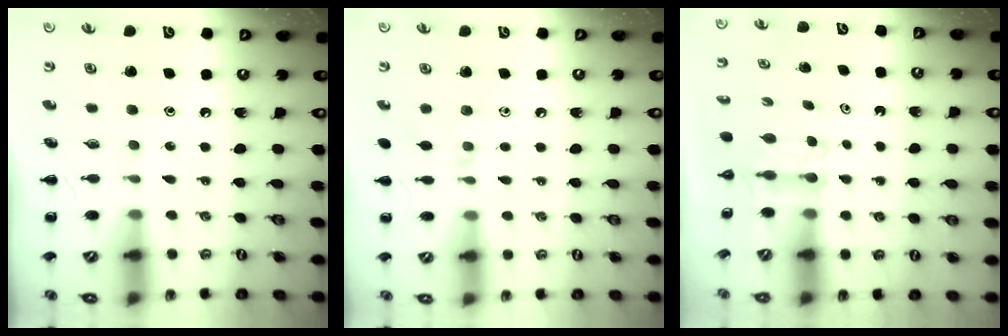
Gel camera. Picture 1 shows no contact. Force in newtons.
{"total": 5.0, "press": 4.6, "slide": 1.8}
{"total": 3.7, "press": 3.6, "slide": 0.6}